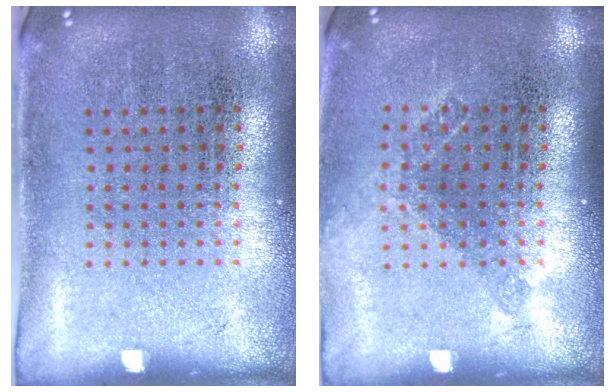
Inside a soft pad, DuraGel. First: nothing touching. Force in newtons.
{"total": 1.2, "press": 0.9, "slide": 0.7}